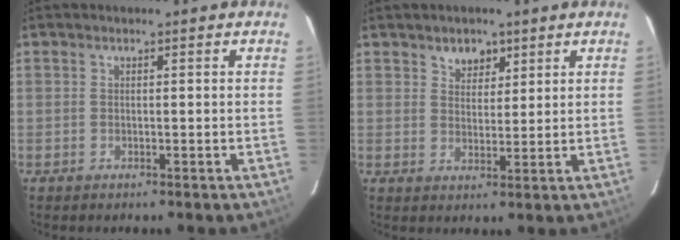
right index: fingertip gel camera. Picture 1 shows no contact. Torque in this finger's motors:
{"motor_torque": [0.02, 0.05, 0.04, 0.02]}